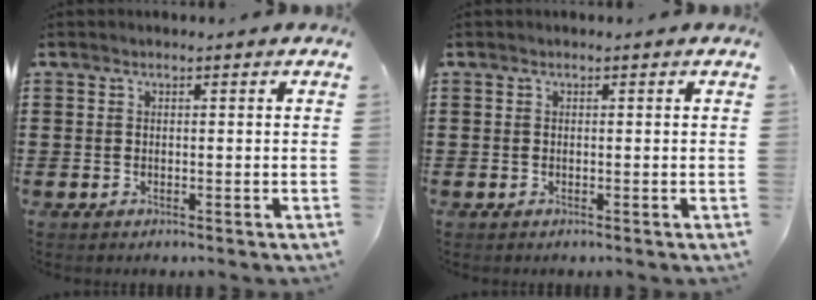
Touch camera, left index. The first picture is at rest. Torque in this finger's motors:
{"motor_torque": [0.00, 0.00, 0.02, 0.00]}